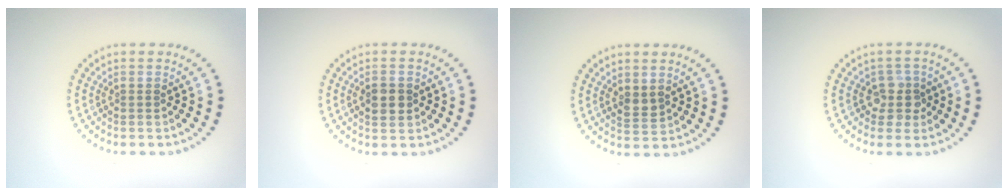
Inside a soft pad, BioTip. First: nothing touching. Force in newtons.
{"total": 2.6, "press": 2.6, "slide": 0.1}
{"total": 1.4, "press": 1.3, "slide": 0.5}
{"total": 2.3, "press": 1.9, "slide": 1.3}